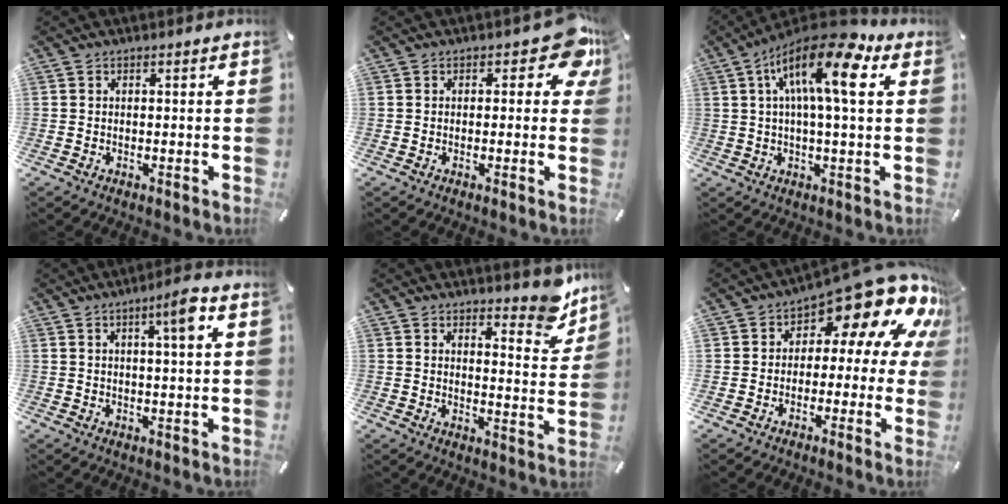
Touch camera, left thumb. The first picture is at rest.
{"total": 6.9, "force": [2.7, 3.6, 5.2], "torque": [-0.057, -0.009, 0.041]}
{"total": 16.1, "force": [5.8, 4.9, 14.2], "torque": [-0.240, -0.020, 0.093]}
{"total": 5.7, "force": [2.3, 0.4, 5.2], "torque": [-0.081, -0.008, 0.030]}
{"total": 8.5, "force": [7.2, 3.4, 3.1], "torque": [-0.021, -0.059, 0.124]}
{"total": 15.5, "force": [8.8, 8.0, 9.9], "torque": [-0.137, -0.071, 0.145]}